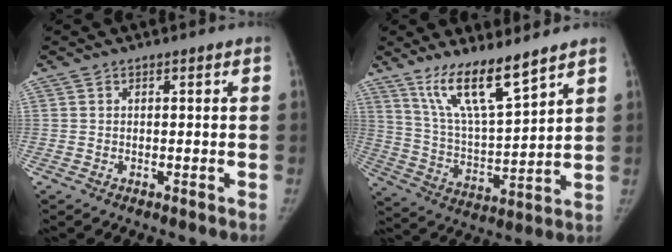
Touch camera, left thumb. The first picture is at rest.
{"total": 13.5, "force": [9.8, 2.4, 9.0], "torque": [-0.151, -0.064, 0.194]}